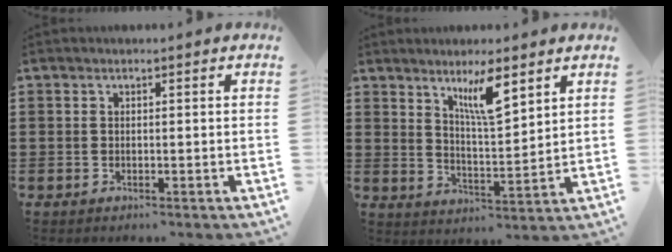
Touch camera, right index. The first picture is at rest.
{"total": 7.1, "force": [4.7, 1.3, 5.2], "torque": [-0.090, -0.012, 0.076]}